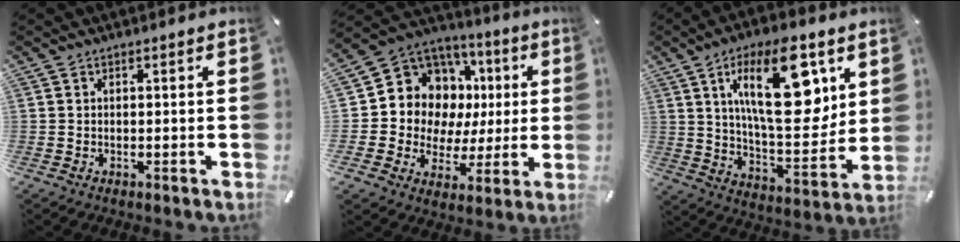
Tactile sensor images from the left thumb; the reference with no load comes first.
{"total": 11.2, "force": [2.8, 10.3, 3.3], "torque": [-0.062, -0.046, 0.067]}
{"total": 22.5, "force": [8.9, 9.8, 18.3], "torque": [-0.294, -0.033, 0.132]}